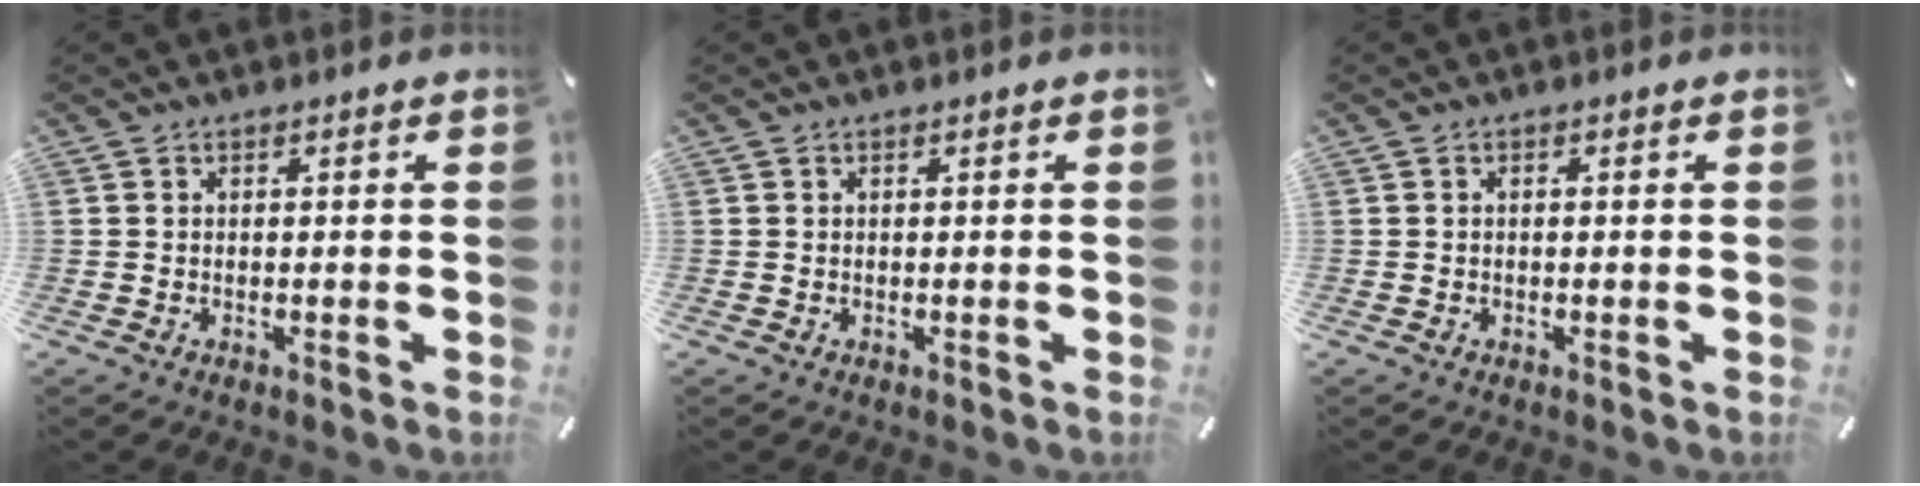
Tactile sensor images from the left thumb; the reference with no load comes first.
{"total": 0.0}
{"total": 0.0}